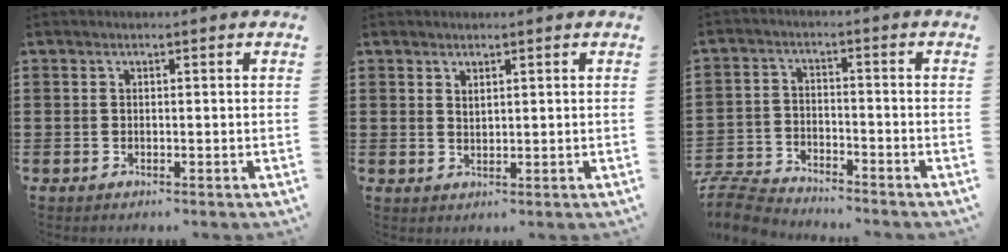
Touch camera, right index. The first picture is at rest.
{"total": 1.2, "force": [1.0, 0.4, 0.4], "torque": [-0.008, 0.002, 0.019]}
{"total": 6.1, "force": [-6.0, 0.8, 0.8], "torque": [-0.037, 0.002, -0.125]}